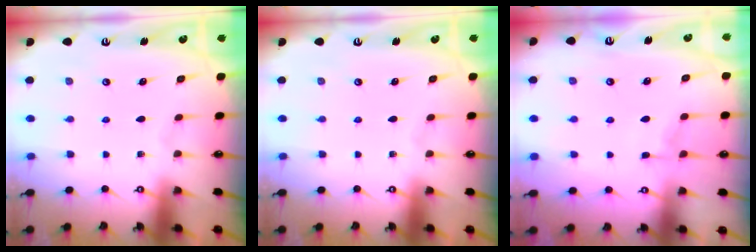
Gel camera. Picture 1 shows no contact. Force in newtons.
{"total": 0.0}
{"total": 3.0, "press": 3.0, "slide": 0.5}